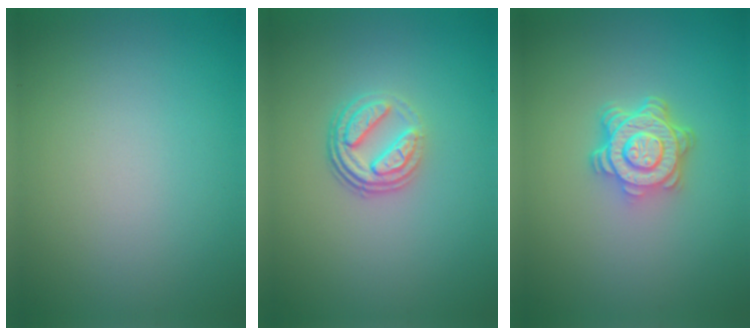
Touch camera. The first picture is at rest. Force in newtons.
{"total": 3.7, "press": 2.7, "slide": 2.6}
{"total": 4.8, "press": 3.7, "slide": 3.1}